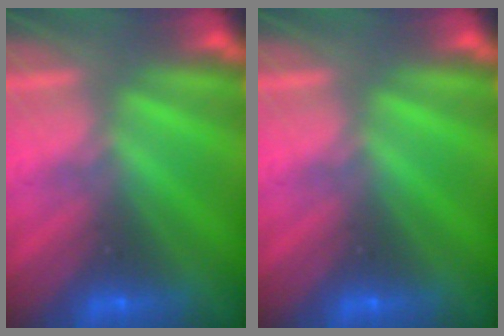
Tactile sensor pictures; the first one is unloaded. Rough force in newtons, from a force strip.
{"total": 0.0}